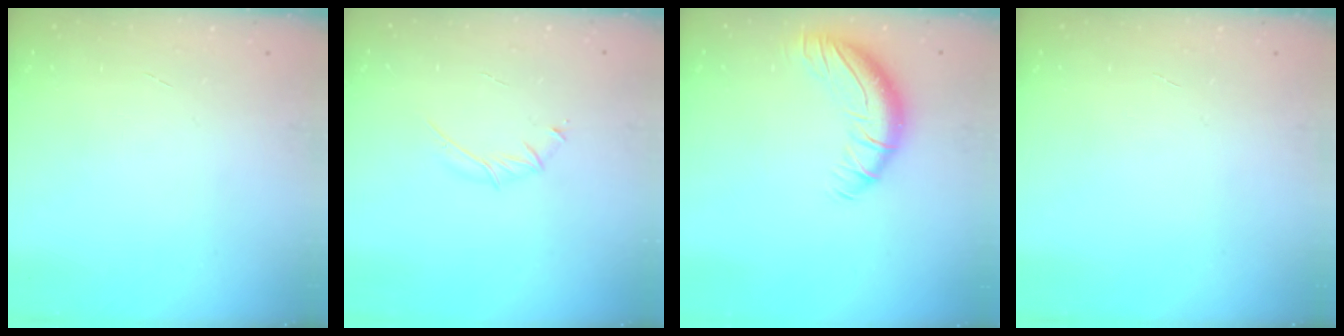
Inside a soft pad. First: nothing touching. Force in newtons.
{"total": 3.3, "press": 3.2, "slide": 0.9}
{"total": 10.8, "press": 10.5, "slide": 2.2}
{"total": 0.0}